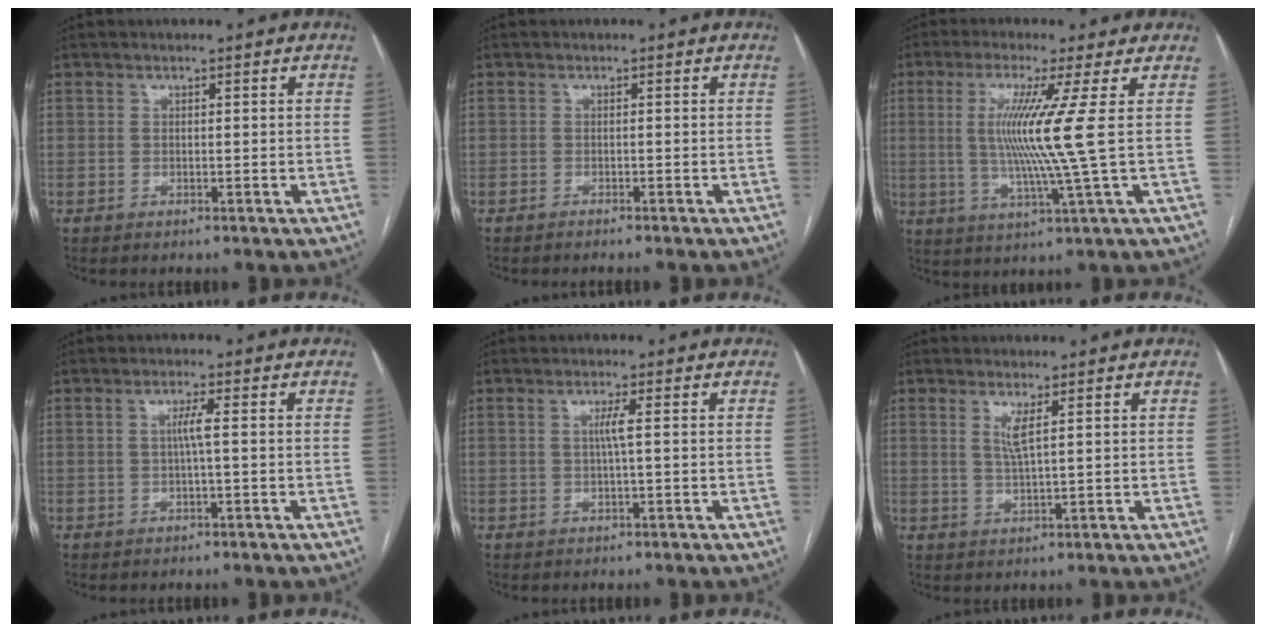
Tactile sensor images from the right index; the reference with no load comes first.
{"total": 2.2, "force": [-2.0, 0.1, 0.9], "torque": [-0.015, -0.001, -0.022]}
{"total": 10.1, "force": [1.3, -2.6, 9.6], "torque": [-0.188, -0.012, 0.031]}
{"total": 2.2, "force": [0.0, -0.3, 2.2], "torque": [-0.041, 0.002, 0.000]}
{"total": 2.0, "force": [0.2, -0.4, 1.9], "torque": [-0.037, 0.001, 0.003]}
{"total": 2.8, "force": [1.1, -0.2, 2.5], "torque": [-0.057, -0.007, 0.025]}